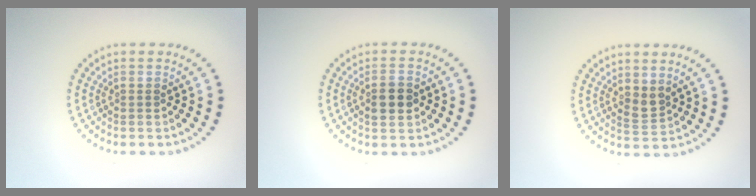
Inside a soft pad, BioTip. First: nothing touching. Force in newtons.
{"total": 2.3, "press": 2.3, "slide": 0.2}
{"total": 1.5, "press": 1.2, "slide": 0.9}